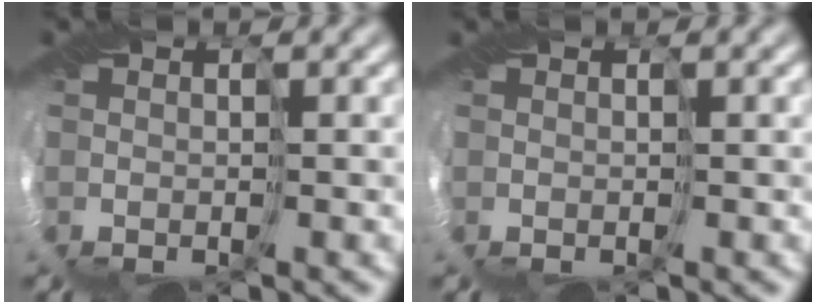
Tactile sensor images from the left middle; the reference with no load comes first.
{"total": 0.0}